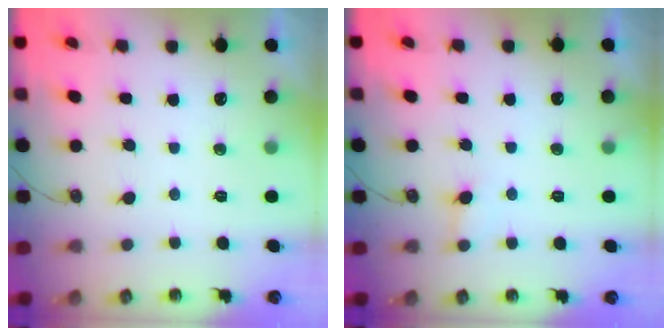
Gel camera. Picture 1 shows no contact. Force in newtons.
{"total": 5.5, "press": 5.5, "slide": 0.5}